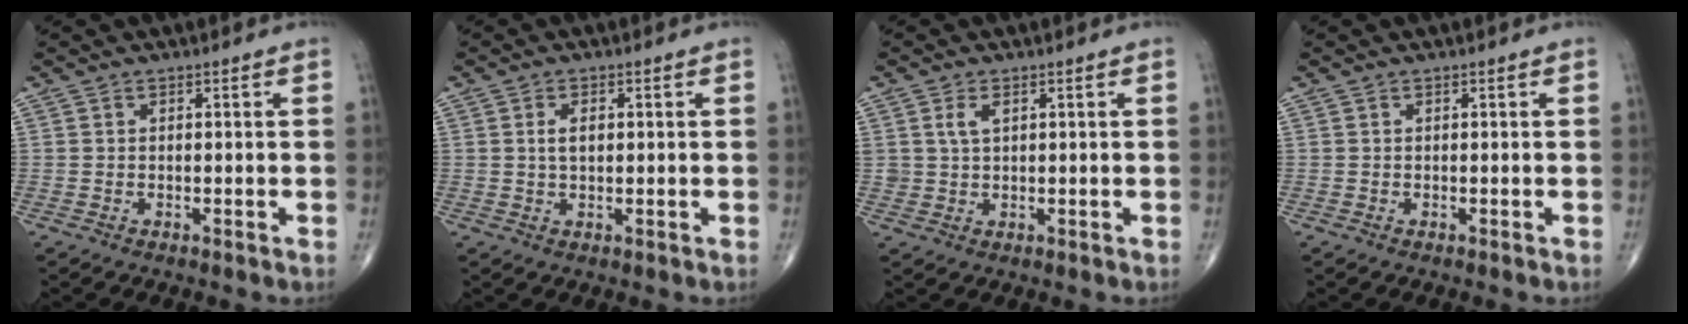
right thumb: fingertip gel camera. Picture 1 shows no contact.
{"total": 2.8, "force": [0.5, 1.5, 2.3], "torque": [-0.040, 0.000, 0.010]}
{"total": 3.0, "force": [1.2, 1.8, 2.1], "torque": [-0.037, -0.004, 0.025]}
{"total": 0.0}